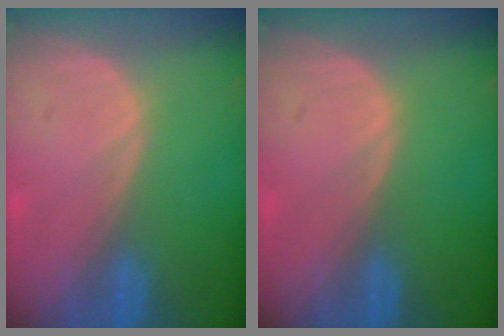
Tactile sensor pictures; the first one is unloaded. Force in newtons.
{"total": 0.0}